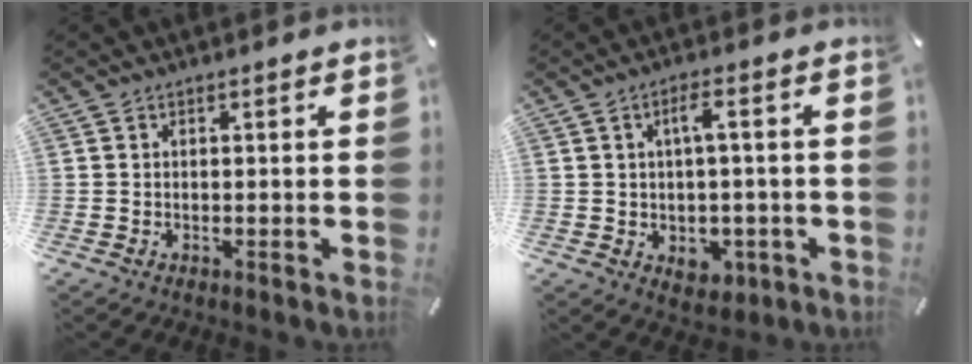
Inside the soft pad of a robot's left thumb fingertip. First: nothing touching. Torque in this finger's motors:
{"motor_torque": [-0.25, 1.23, 0.24, 0.01, 0.16]}